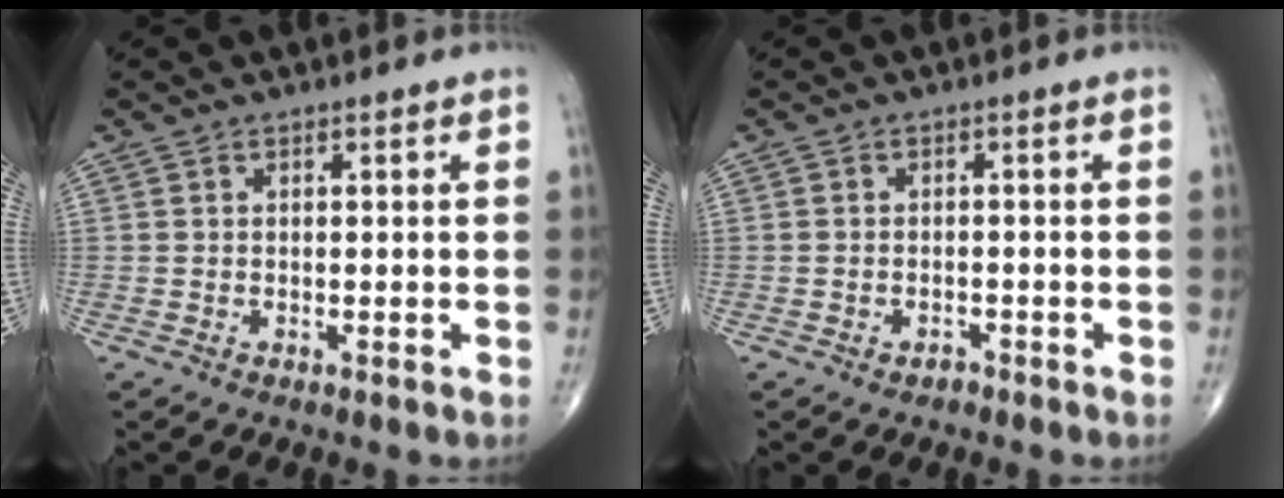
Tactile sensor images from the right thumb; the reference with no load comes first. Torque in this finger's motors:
{"motor_torque": [-0.18, -0.05, -0.05, 0.23, 0.07]}